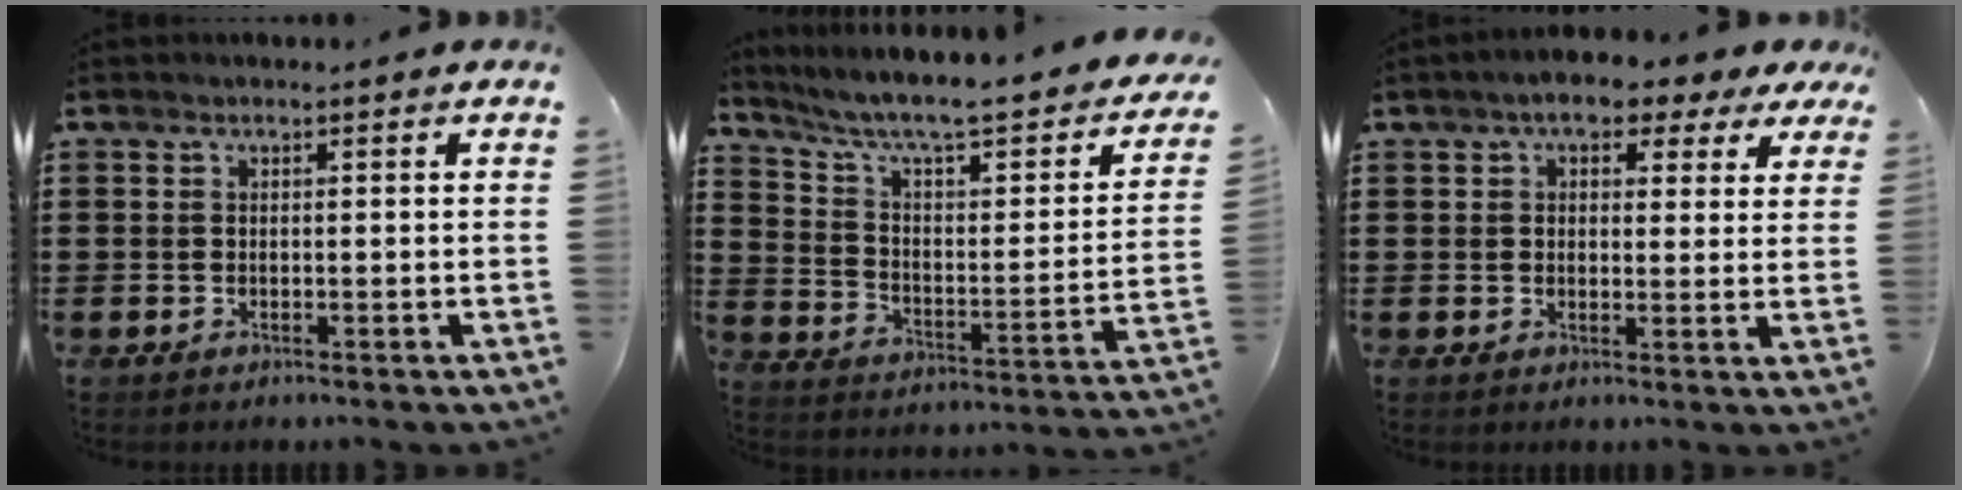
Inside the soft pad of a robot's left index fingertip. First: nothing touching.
{"total": 6.6, "force": [4.7, 0.8, 4.5], "torque": [-0.108, -0.040, 0.071]}
{"total": 5.1, "force": [3.5, 2.1, 3.1], "torque": [-0.065, 0.002, 0.059]}